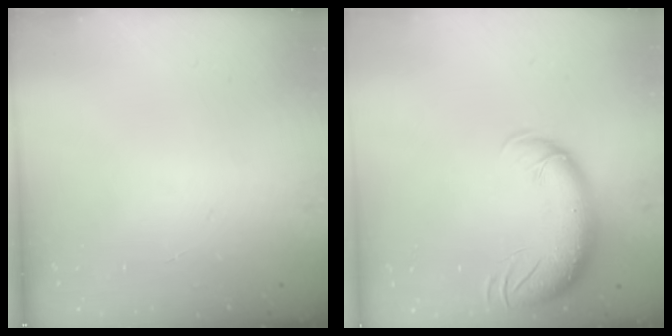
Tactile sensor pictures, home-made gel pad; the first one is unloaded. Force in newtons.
{"total": 12.9, "press": 12.4, "slide": 3.5}